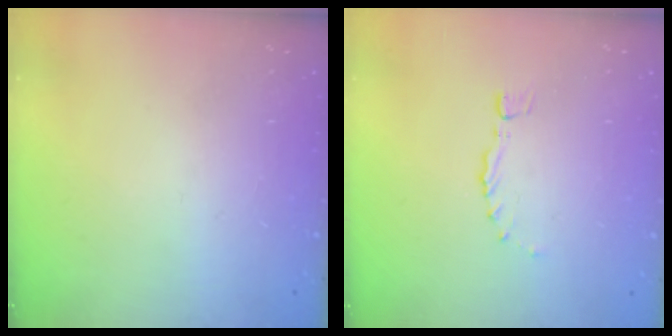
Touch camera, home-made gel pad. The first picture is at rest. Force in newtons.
{"total": 0.0}